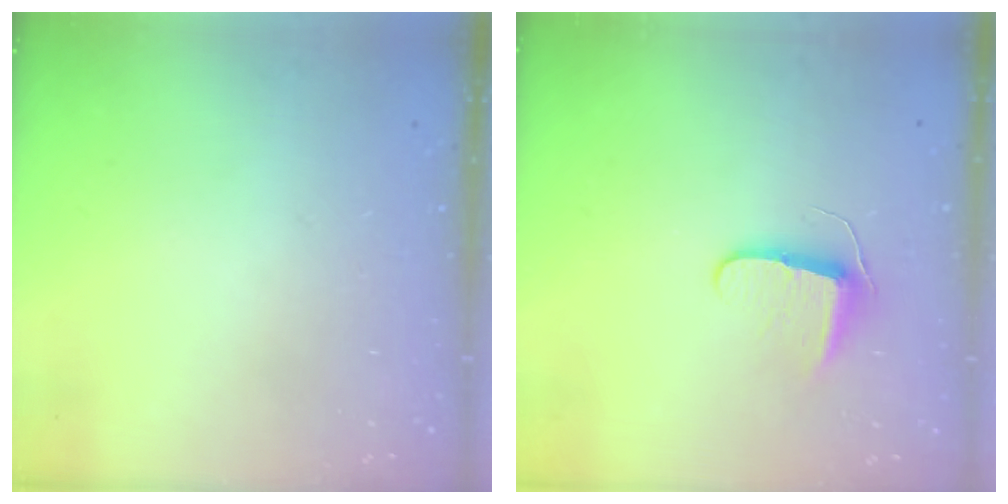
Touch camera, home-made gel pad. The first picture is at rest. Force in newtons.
{"total": 7.2, "press": 7.2, "slide": 0.7}